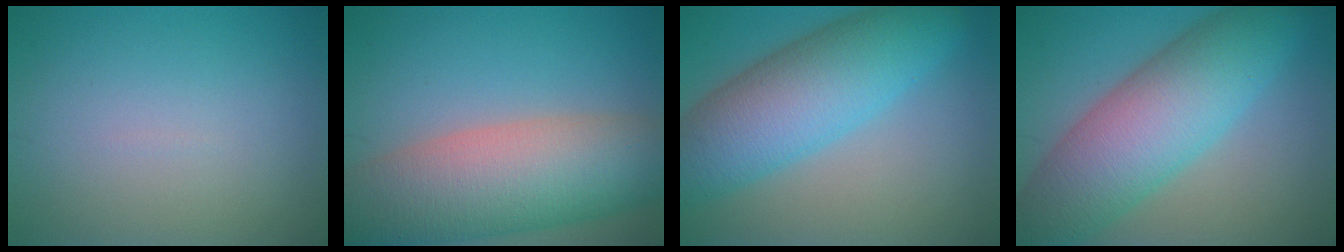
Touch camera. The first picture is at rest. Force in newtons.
{"total": 11.8, "press": 11.8, "slide": 0.6}
{"total": 9.6, "press": 9.6, "slide": 0.1}
{"total": 10.5, "press": 10.5, "slide": 0.3}